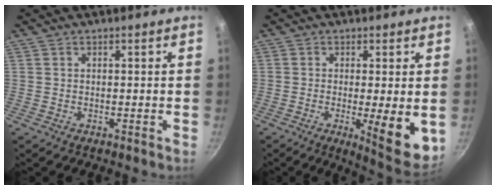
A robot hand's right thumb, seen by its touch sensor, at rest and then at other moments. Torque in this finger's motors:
{"motor_torque": [-0.25, 0.66, 0.88, 0.07, 0.08]}